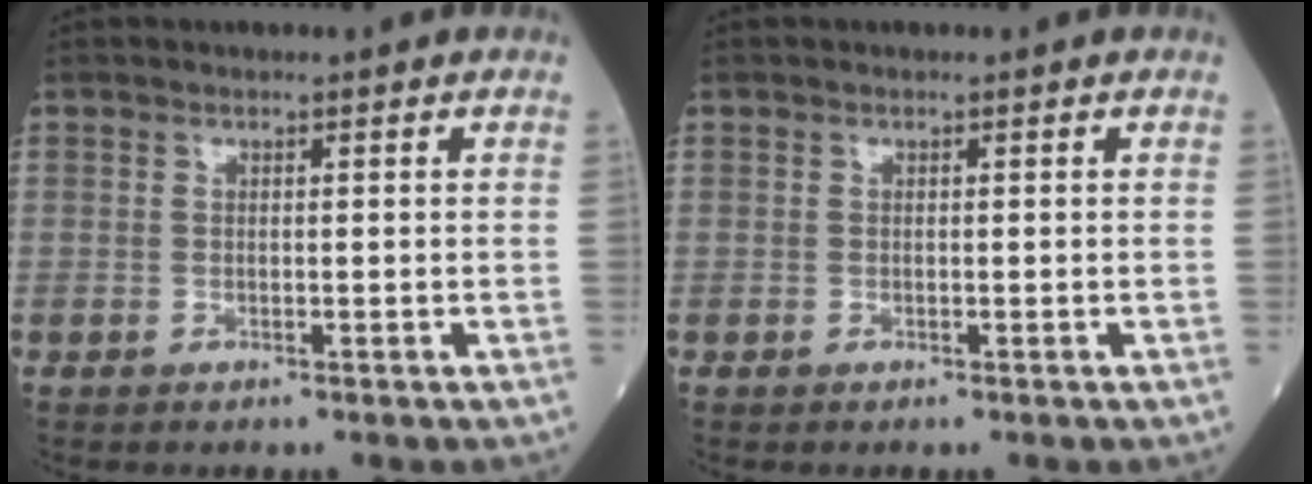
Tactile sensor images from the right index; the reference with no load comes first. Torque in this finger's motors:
{"motor_torque": [0.04, 0.02, 0.03, 0.01]}